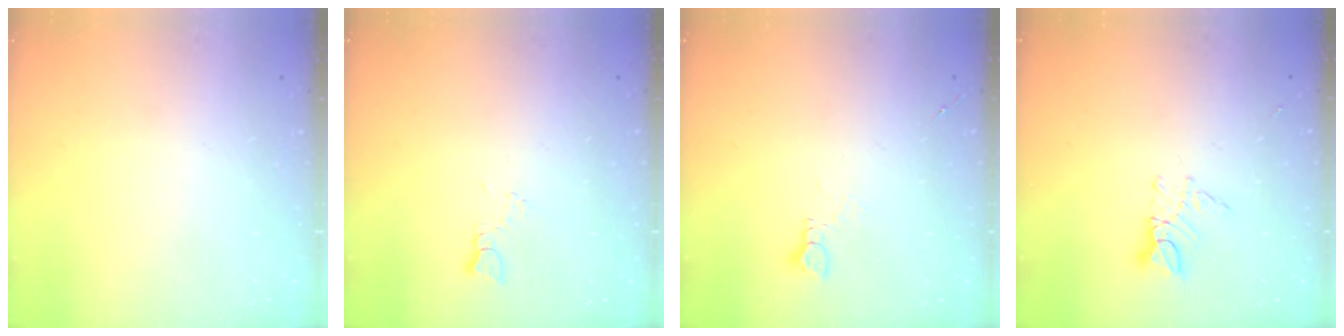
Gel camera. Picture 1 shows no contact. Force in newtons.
{"total": 2.6, "press": 2.6, "slide": 0.4}
{"total": 3.7, "press": 3.7, "slide": 0.5}
{"total": 5.6, "press": 5.6, "slide": 0.3}